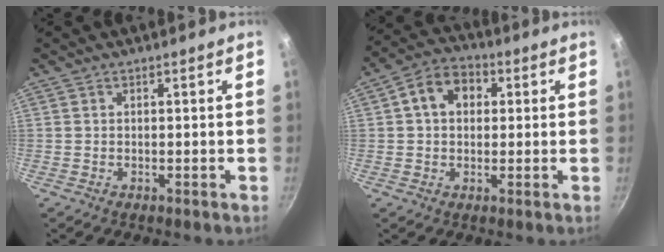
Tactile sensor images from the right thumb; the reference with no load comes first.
{"total": 8.9, "force": [2.0, 6.7, 5.5], "torque": [-0.063, 0.019, 0.018]}